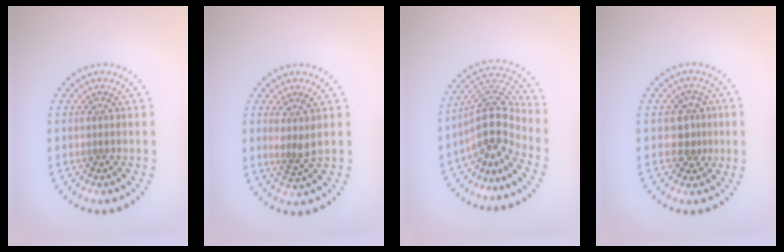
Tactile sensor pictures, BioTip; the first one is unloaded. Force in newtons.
{"total": 1.9, "press": 1.5, "slide": 1.2}
{"total": 4.5, "press": 3.8, "slide": 2.5}
{"total": 2.5, "press": 2.2, "slide": 1.1}